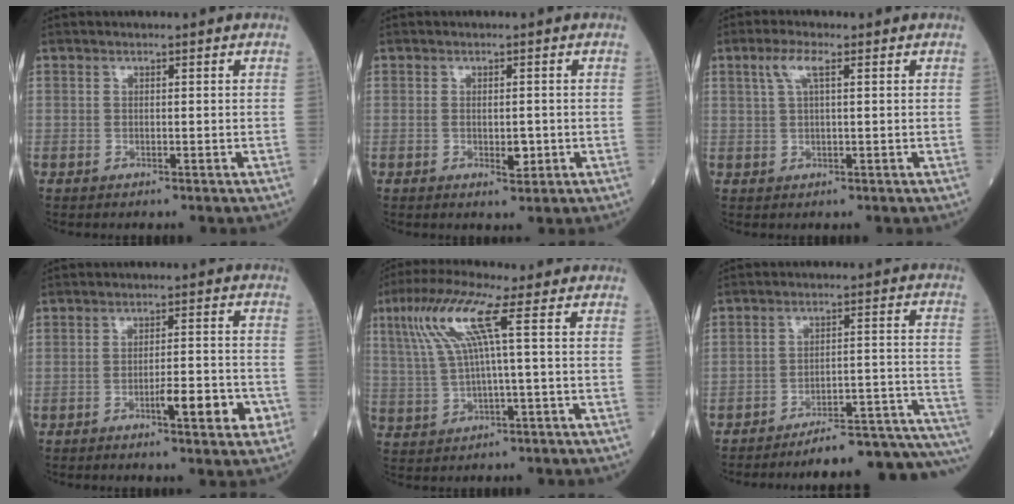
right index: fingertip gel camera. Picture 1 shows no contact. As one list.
[{"total": 2.4, "force": [-0.4, 1.0, 2.1], "torque": [-0.034, -0.002, 0.002]}, {"total": 3.5, "force": [1.6, 0.6, 3.0], "torque": [-0.070, 0.013, 0.036]}, {"total": 6.5, "force": [-2.7, 1.1, 5.8], "torque": [-0.080, 0.002, -0.034]}, {"total": 8.9, "force": [2.9, -0.3, 8.4], "torque": [-0.184, 0.022, 0.063]}, {"total": 17.4, "force": [-16.5, -0.3, 5.5], "torque": [-0.011, 0.031, -0.214]}]